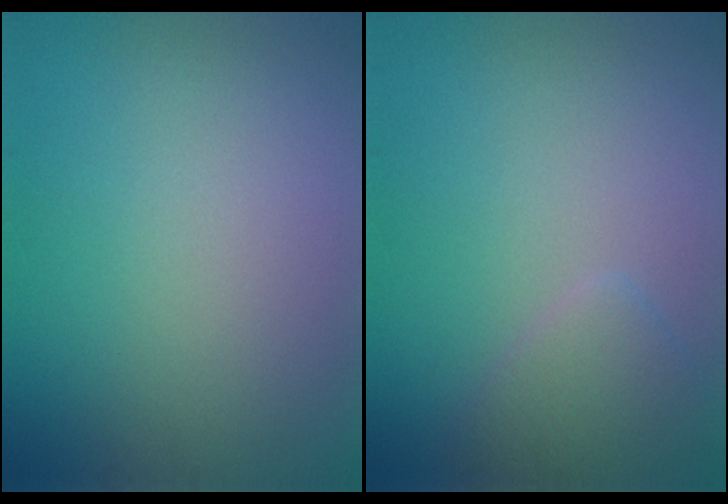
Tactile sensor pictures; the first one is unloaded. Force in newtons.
{"total": 2.2, "press": 2.2, "slide": 0.1}